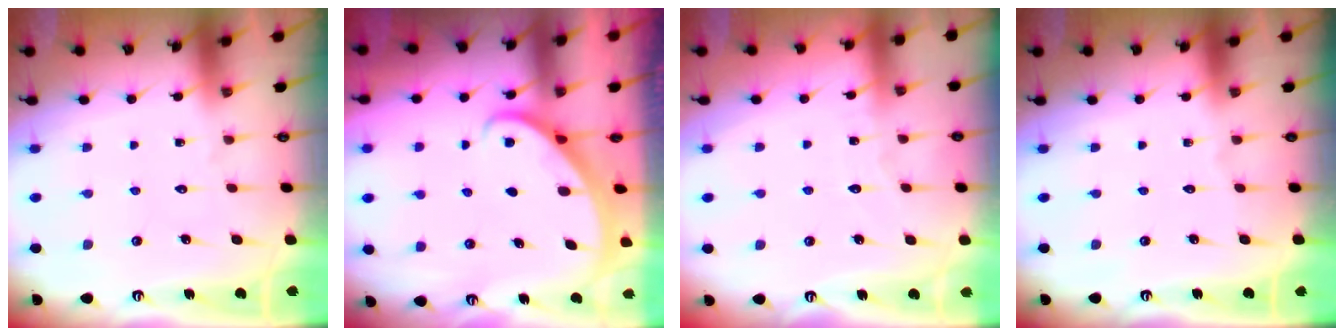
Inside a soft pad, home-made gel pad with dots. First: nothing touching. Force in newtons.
{"total": 2.0, "press": 2.0, "slide": 0.2}
{"total": 2.6, "press": 2.6, "slide": 0.3}
{"total": 0.0}